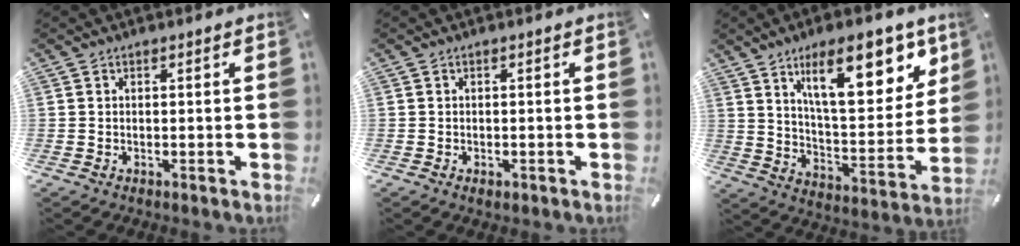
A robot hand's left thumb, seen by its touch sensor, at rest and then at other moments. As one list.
[{"total": 0.7, "force": [-0.5, 0.5, 0.3], "torque": [-0.007, 0.000, -0.009]}, {"total": 20.3, "force": [11.0, 8.2, 15.0], "torque": [-0.219, -0.048, 0.173]}]